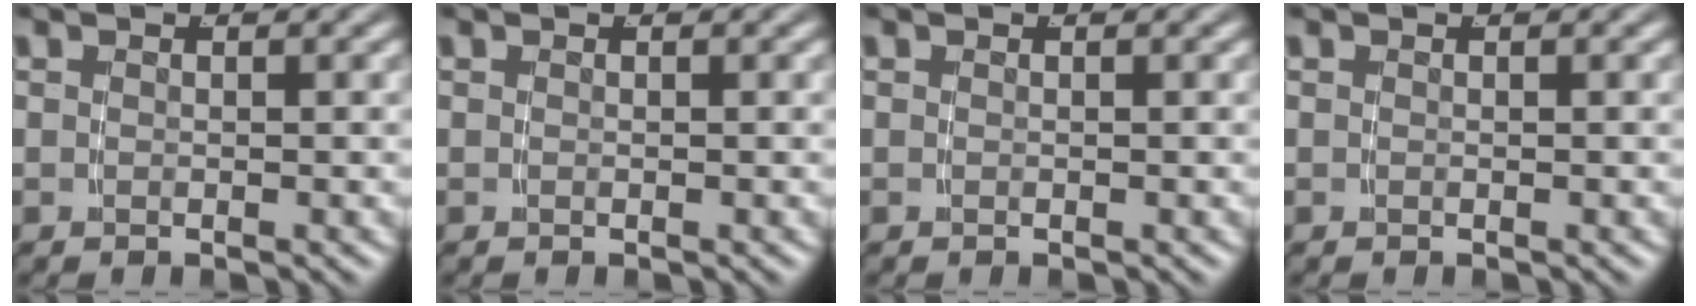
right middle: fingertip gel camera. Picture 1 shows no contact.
{"total": 0.0}
{"total": 0.0}
{"total": 0.0}